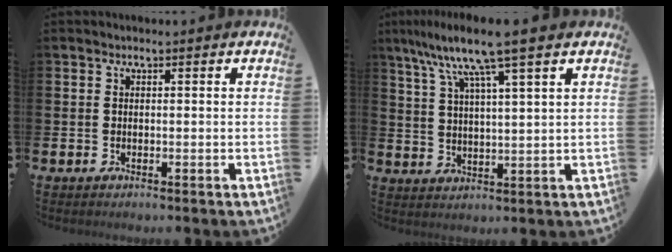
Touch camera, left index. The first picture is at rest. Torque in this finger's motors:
{"motor_torque": [0.93, -1.20, 1.05, 0.21]}